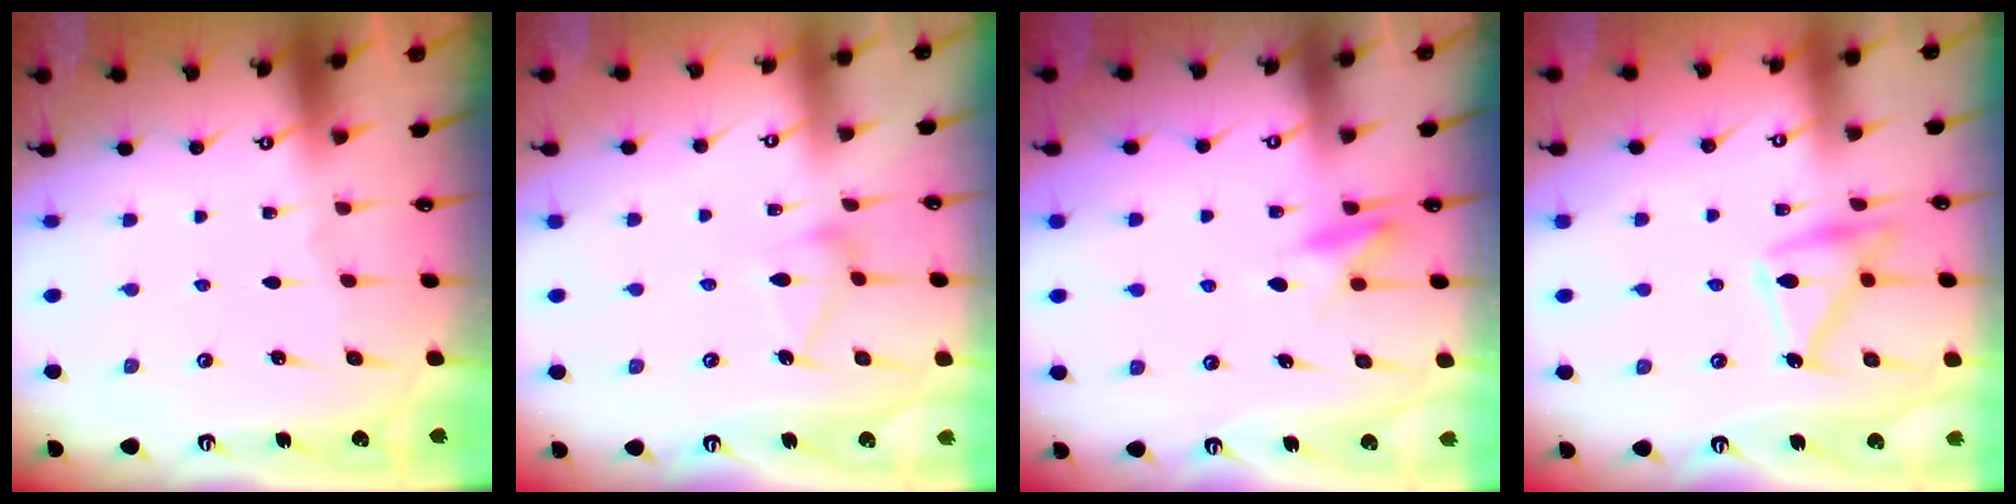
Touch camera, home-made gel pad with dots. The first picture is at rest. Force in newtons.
{"total": 9.4, "press": 9.4, "slide": 0.3}
{"total": 7.8, "press": 7.7, "slide": 1.2}
{"total": 14.7, "press": 14.7, "slide": 0.4}